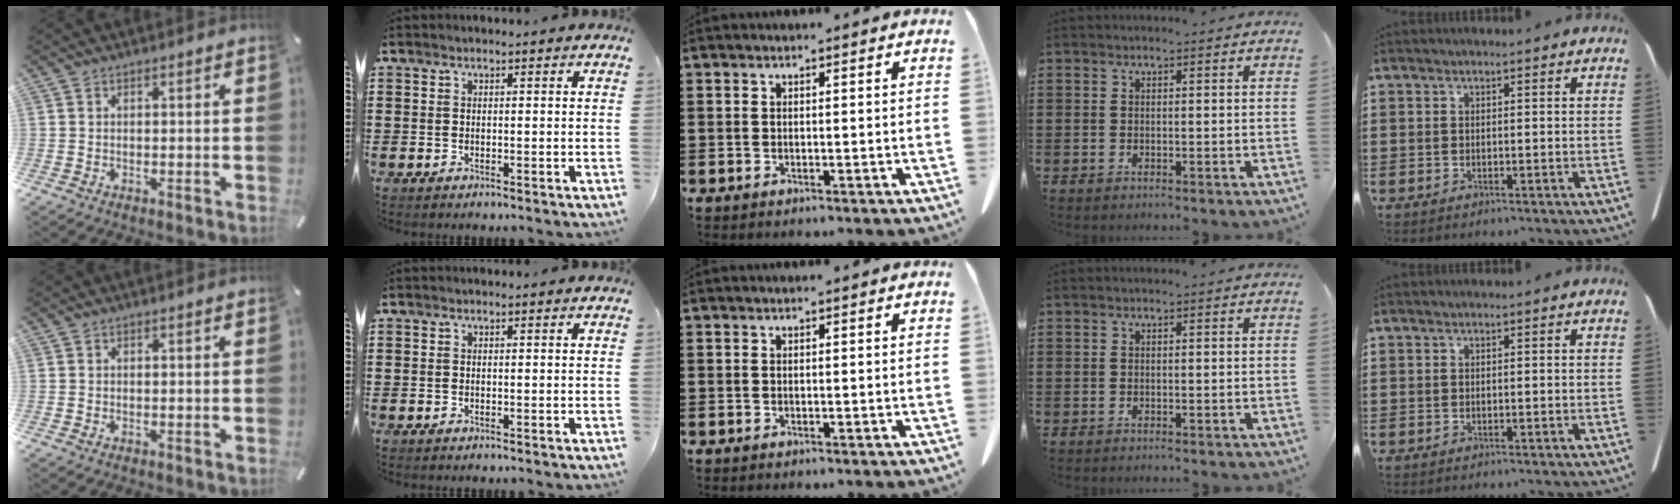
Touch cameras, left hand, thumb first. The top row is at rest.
{}